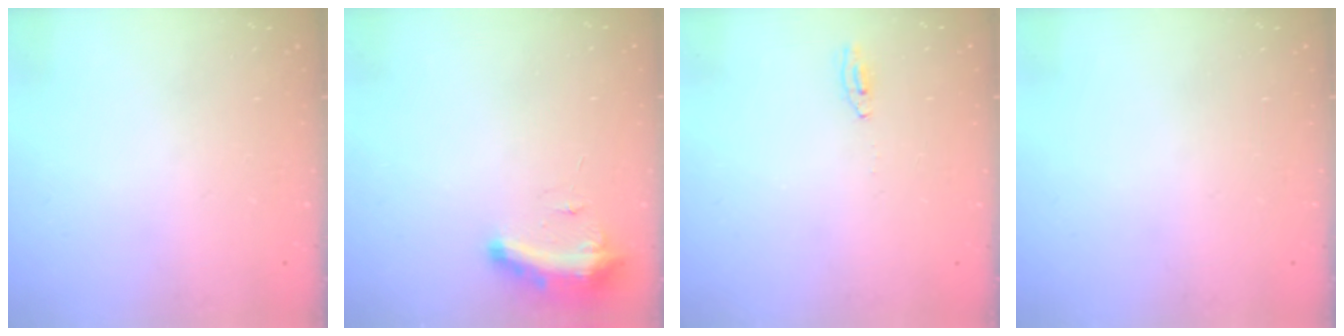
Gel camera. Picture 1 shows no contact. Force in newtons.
{"total": 9.3, "press": 9.2, "slide": 0.9}
{"total": 2.0, "press": 2.0, "slide": 0.2}
{"total": 0.0}